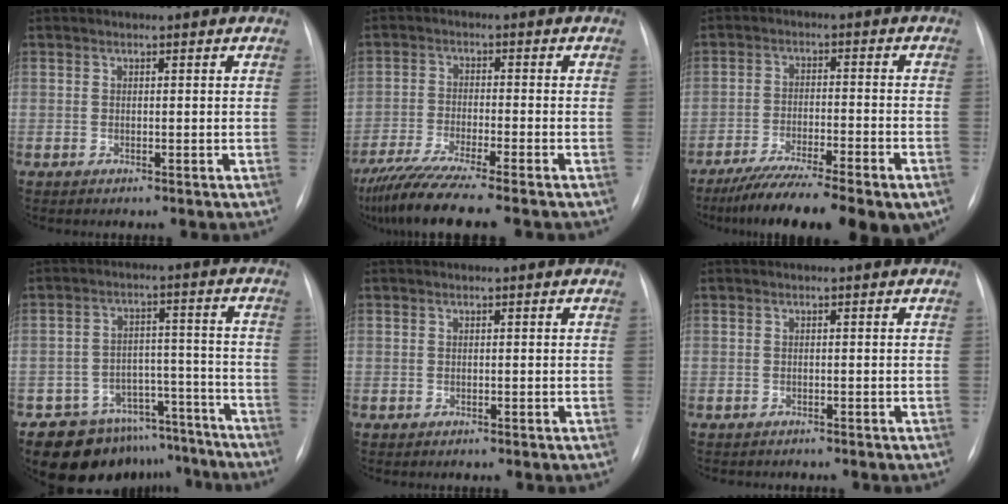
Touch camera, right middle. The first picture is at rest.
{"total": 11.7, "force": [-9.5, -0.4, 6.8], "torque": [-0.114, -0.034, -0.157]}
{"total": 16.2, "force": [-12.1, 2.3, 10.6], "torque": [-0.141, -0.023, -0.187]}
{"total": 12.6, "force": [-10.5, 6.8, 1.6], "torque": [-0.004, 0.052, -0.143]}
{"total": 0.0}
{"total": 1.3, "force": [-1.2, 0.4, 0.2], "torque": [-0.008, -0.002, -0.015]}